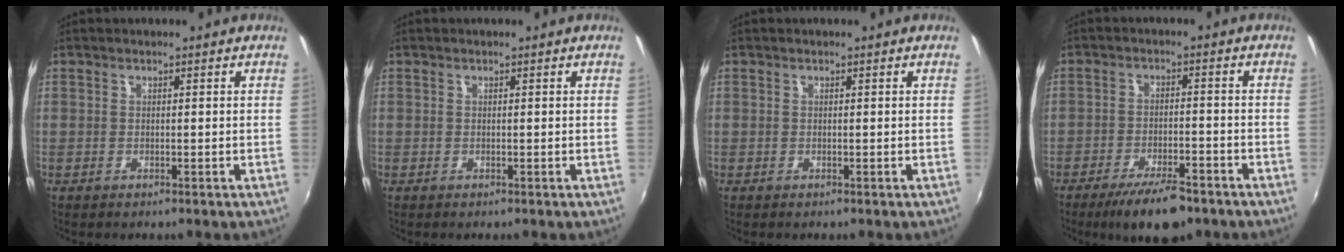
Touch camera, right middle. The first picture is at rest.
{"total": 0.0}
{"total": 0.0}
{"total": 9.9, "force": [-7.3, 3.1, 5.9], "torque": [-0.124, -0.012, -0.115]}